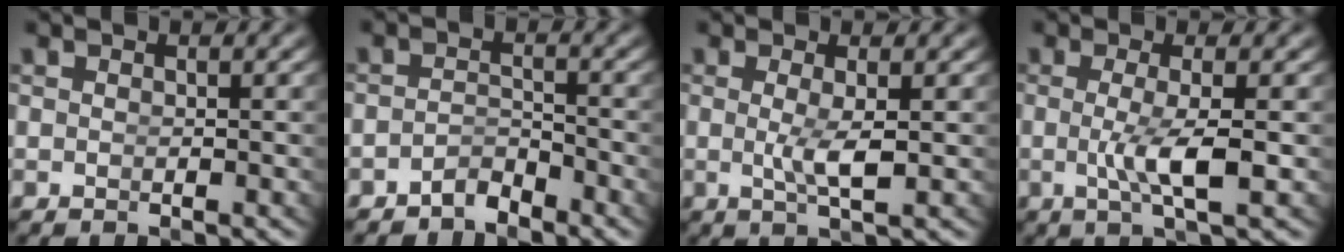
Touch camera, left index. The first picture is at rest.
{"total": 2.6, "force": [-2.5, 0.6, 0.2], "torque": [-0.003, -0.008, -0.041]}
{"total": 2.3, "force": [-0.1, -0.4, 2.2], "torque": [-0.049, -0.017, 0.009]}
{"total": 3.3, "force": [-0.5, -0.2, 3.3], "torque": [-0.068, -0.014, 0.001]}